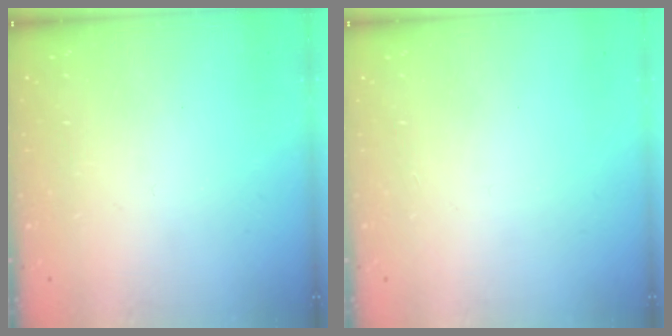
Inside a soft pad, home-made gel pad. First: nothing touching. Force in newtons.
{"total": 0.0}